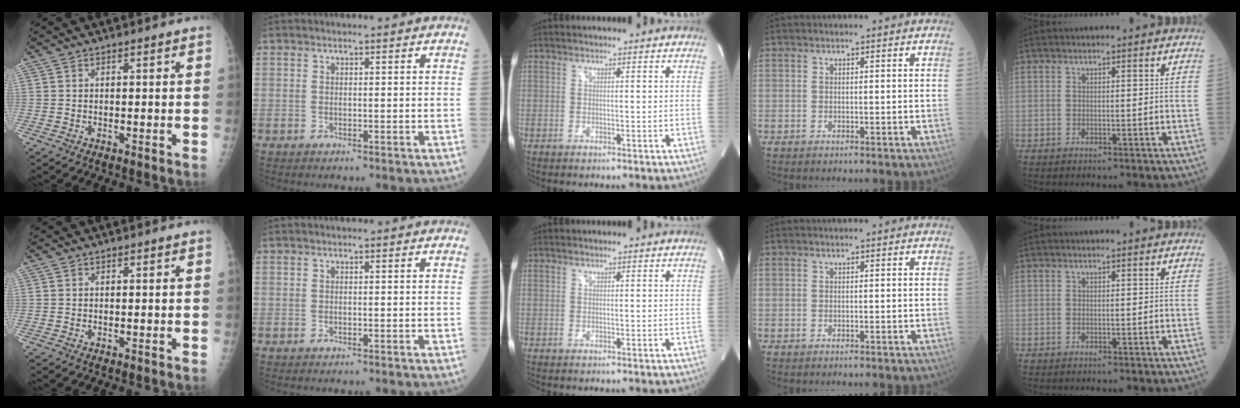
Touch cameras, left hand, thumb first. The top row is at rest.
{}